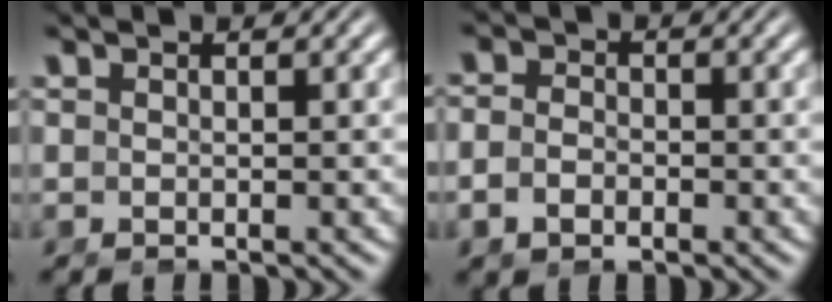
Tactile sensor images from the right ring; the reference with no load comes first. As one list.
[{"total": 2.3, "force": [-1.2, 1.6, 1.1], "torque": [-0.028, -0.014, -0.019]}]